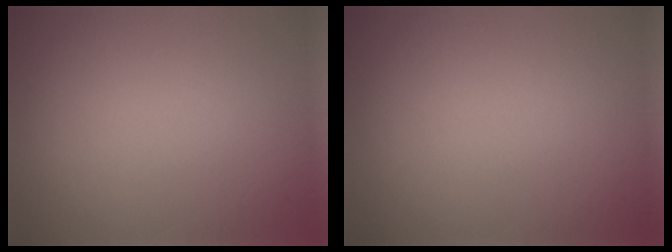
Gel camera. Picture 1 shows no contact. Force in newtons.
{"total": 0.0}